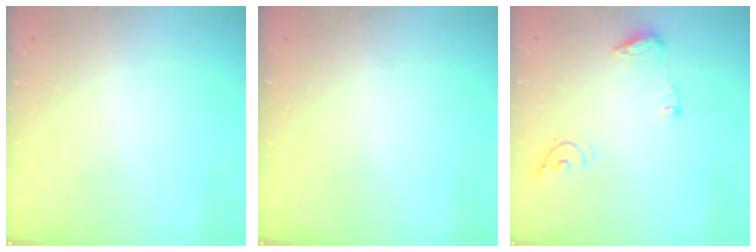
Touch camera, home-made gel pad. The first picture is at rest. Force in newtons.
{"total": 0.0}
{"total": 9.5, "press": 9.5, "slide": 0.9}